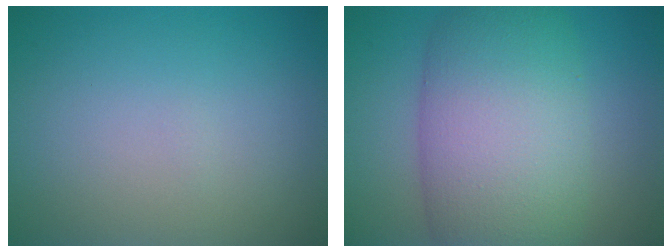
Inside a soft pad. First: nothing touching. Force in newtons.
{"total": 11.5, "press": 11.4, "slide": 0.5}